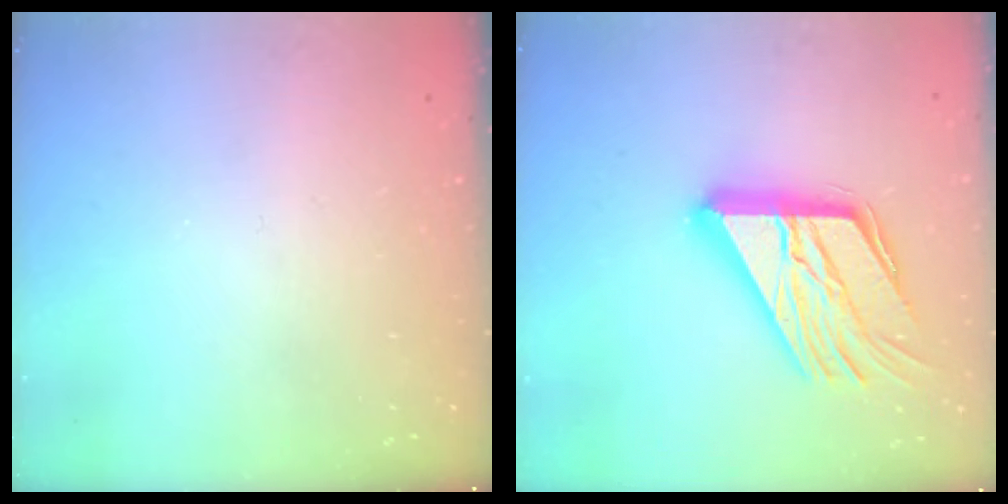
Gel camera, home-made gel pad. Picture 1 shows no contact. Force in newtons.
{"total": 23.5, "press": 23.3, "slide": 2.3}